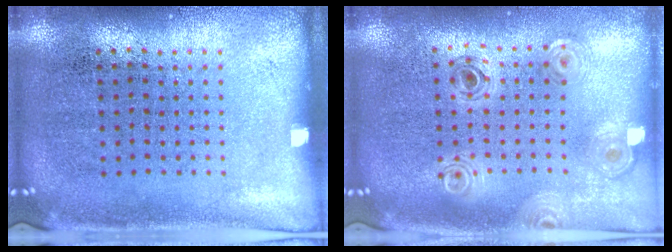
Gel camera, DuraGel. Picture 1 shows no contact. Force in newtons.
{"total": 0.8, "press": 0.8, "slide": 0.1}